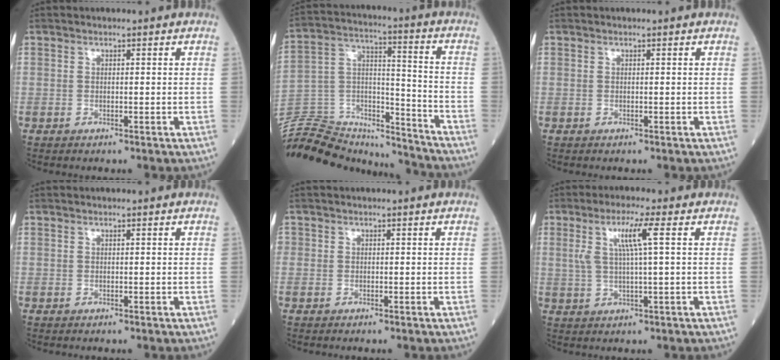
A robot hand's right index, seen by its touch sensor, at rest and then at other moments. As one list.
[{"total": 22.2, "force": [-20.9, 5.5, 5.0], "torque": [-0.131, 0.035, -0.332]}, {"total": 0.0}, {"total": 0.0}, {"total": 0.6, "force": [-0.3, 0.5, 0.0], "torque": [-0.001, 0.004, -0.008]}, {"total": 5.9, "force": [1.8, -0.3, 5.6], "torque": [-0.113, 0.006, 0.037]}]